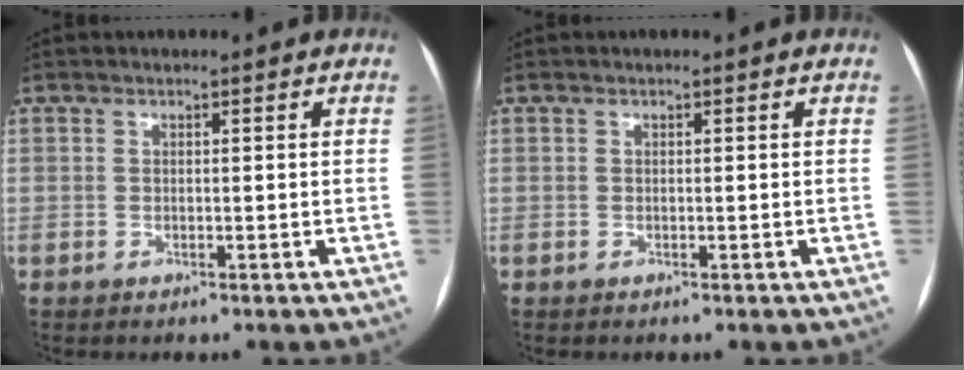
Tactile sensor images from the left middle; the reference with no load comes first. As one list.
[{"total": 0.0}]